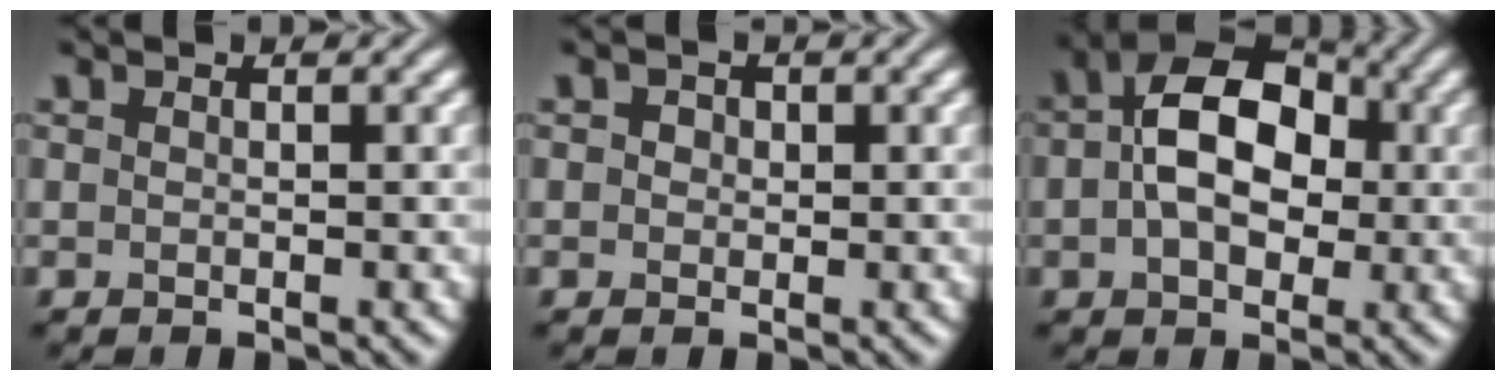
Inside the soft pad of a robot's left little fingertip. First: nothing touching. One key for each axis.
{"total": 1.2, "fx": 0.3, "fy": 1.0, "fz": 0.5, "tx": -0.004, "ty": 0.003, "tz": -0.005}
{"total": 8.6, "fx": 0.4, "fy": 5.7, "fz": 6.5, "tx": -0.101, "ty": 0.015, "tz": -0.003}